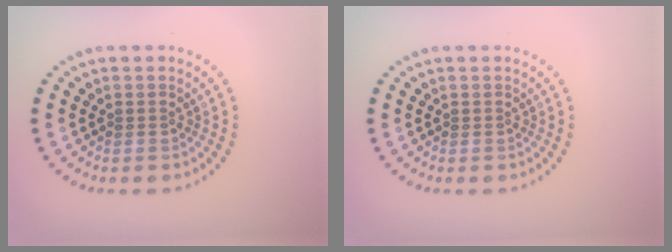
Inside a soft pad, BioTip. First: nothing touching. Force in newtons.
{"total": 0.0}